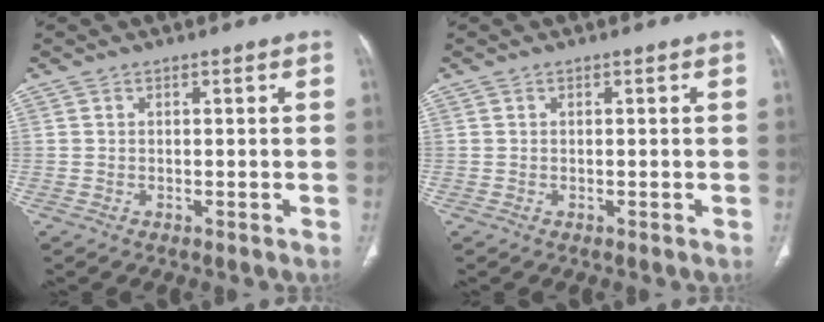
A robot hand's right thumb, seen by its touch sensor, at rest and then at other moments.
{"total": 0.0}